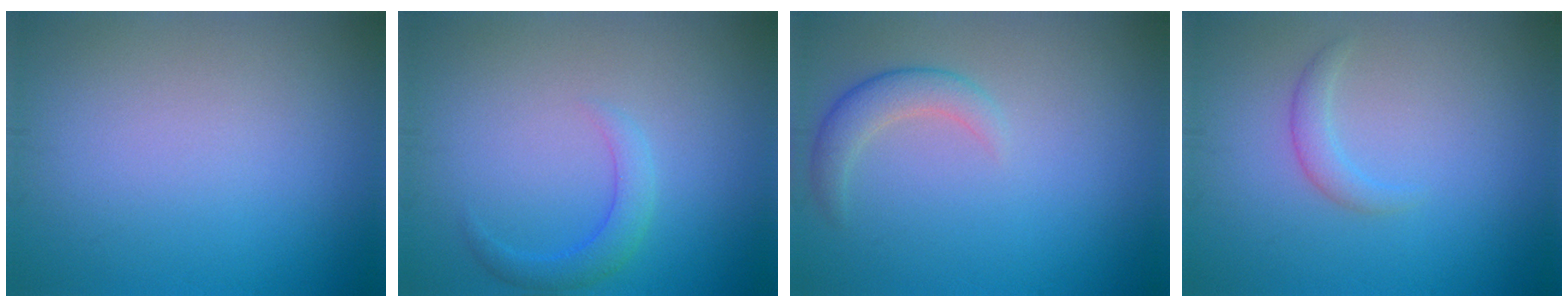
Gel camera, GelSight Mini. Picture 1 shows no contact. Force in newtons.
{"total": 2.2, "press": 2.1, "slide": 0.2}
{"total": 2.5, "press": 2.5, "slide": 0.3}
{"total": 1.4, "press": 1.4, "slide": 0.2}